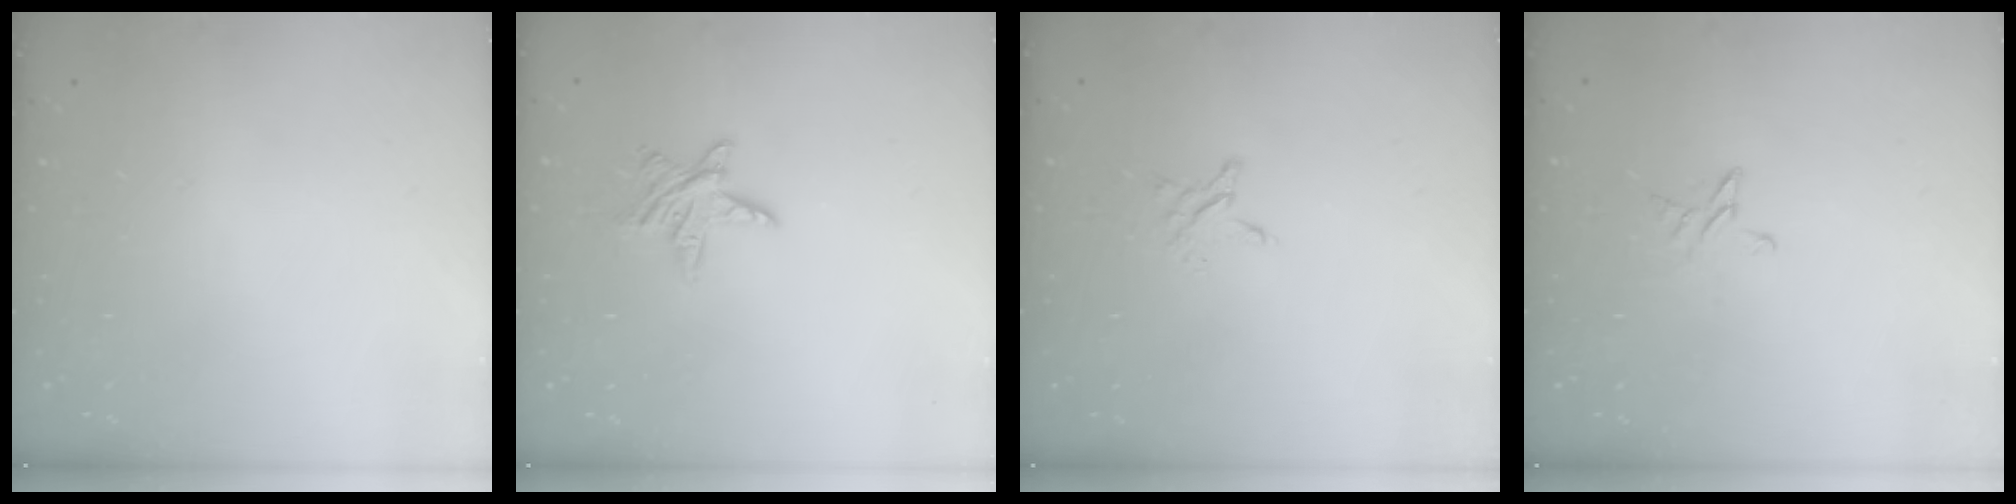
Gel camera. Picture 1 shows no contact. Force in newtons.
{"total": 6.2, "press": 6.2, "slide": 0.3}
{"total": 2.8, "press": 2.8, "slide": 0.3}
{"total": 3.7, "press": 3.6, "slide": 0.4}